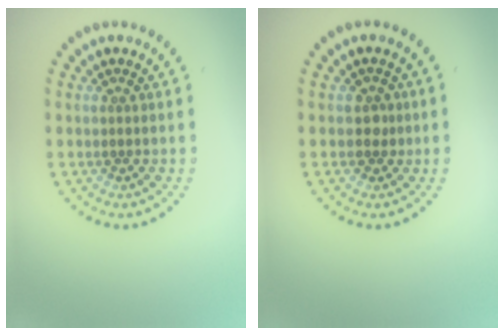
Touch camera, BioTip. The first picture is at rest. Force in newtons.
{"total": 1.4, "press": 1.2, "slide": 0.7}